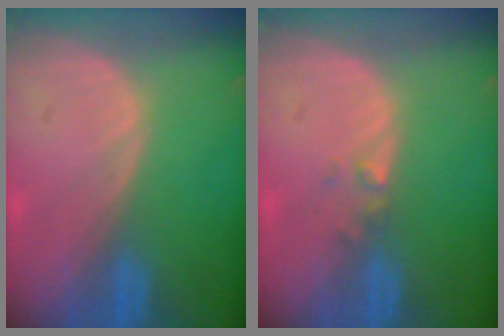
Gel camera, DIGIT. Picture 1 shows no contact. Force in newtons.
{"total": 1.3, "press": 1.0, "slide": 0.8}